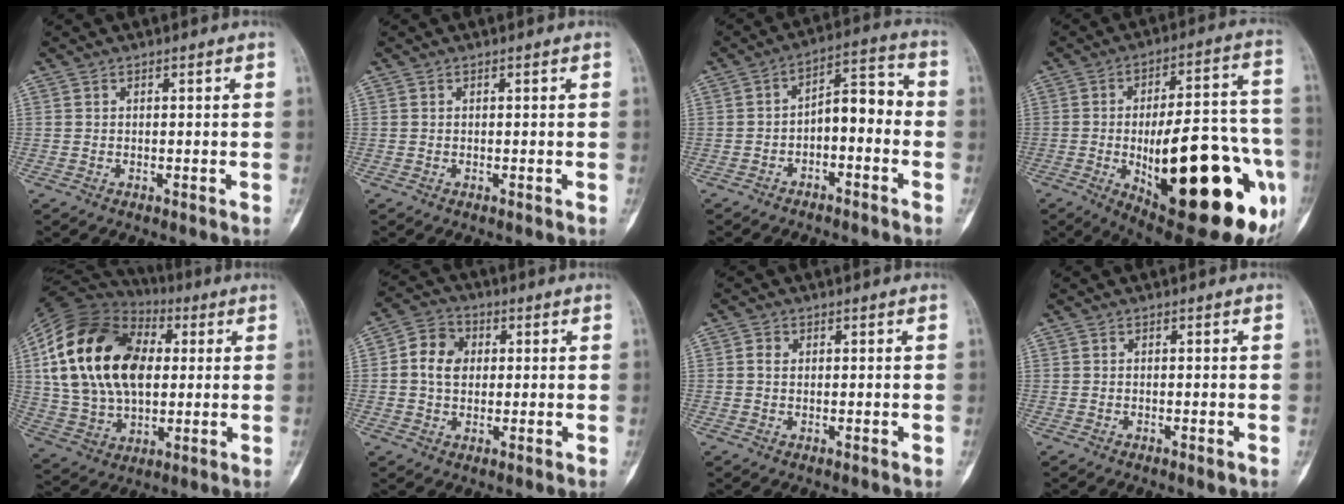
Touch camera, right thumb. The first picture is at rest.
{"total": 0.0}
{"total": 8.4, "force": [-2.6, 4.4, 6.6], "torque": [-0.085, 0.052, -0.047]}
{"total": 33.4, "force": [-10.0, 11.9, 29.5], "torque": [-0.344, 0.015, -0.119]}
{"total": 25.9, "force": [4.9, 16.5, 19.3], "torque": [-0.356, 0.006, 0.085]}
{"total": 7.7, "force": [0.8, 6.3, 4.3], "torque": [-0.061, 0.012, 0.005]}
{"total": 1.5, "force": [0.3, 1.3, 0.8], "torque": [-0.012, 0.002, 0.004]}
{"total": 0.7, "force": [-0.4, 0.2, 0.6], "torque": [-0.009, -0.002, -0.004]}